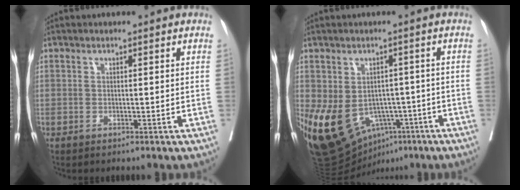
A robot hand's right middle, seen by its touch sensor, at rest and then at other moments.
{"total": 14.3, "force": [-5.8, 10.4, 7.9], "torque": [-0.157, 0.005, -0.070]}